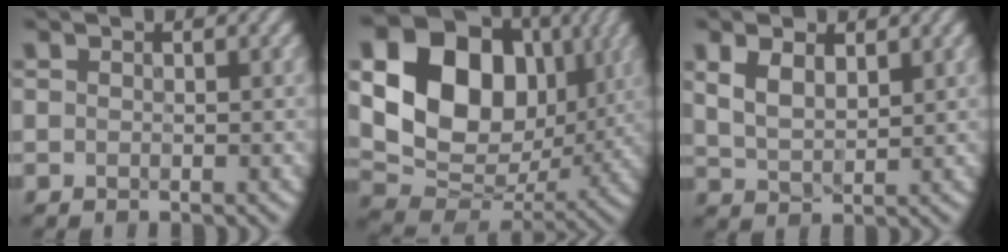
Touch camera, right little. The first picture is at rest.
{"total": 16.4, "force": [3.9, 12.4, 10.0], "torque": [-0.184, 0.019, 0.070]}
{"total": 3.3, "force": [1.2, 1.8, 2.5], "torque": [-0.061, -0.002, 0.027]}